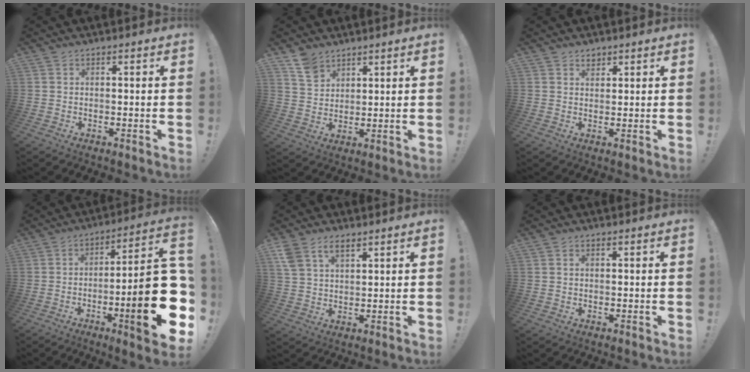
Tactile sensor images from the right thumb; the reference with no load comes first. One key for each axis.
{"total": 7.3, "fx": 5.5, "fy": 4.1, "fz": 2.5, "tx": -0.045, "ty": -0.027, "tz": 0.107}
{"total": 2.4, "fx": 1.9, "fy": 1.4, "fz": 0.4, "tx": 0.006, "ty": -0.012, "tz": 0.031}
{"total": 23.5, "fx": -5.9, "fy": 4.9, "fz": 22.2, "tx": -0.321, "ty": 0.026, "tz": -0.086}
{"total": 7.0, "fx": 4.4, "fy": 4.0, "fz": 3.7, "tx": -0.073, "ty": -0.009, "tz": 0.086}
{"total": 0.6, "fx": 0.3, "fy": 0.4, "fz": 0.3, "tx": -0.003, "ty": 0.001, "tz": 0.006}